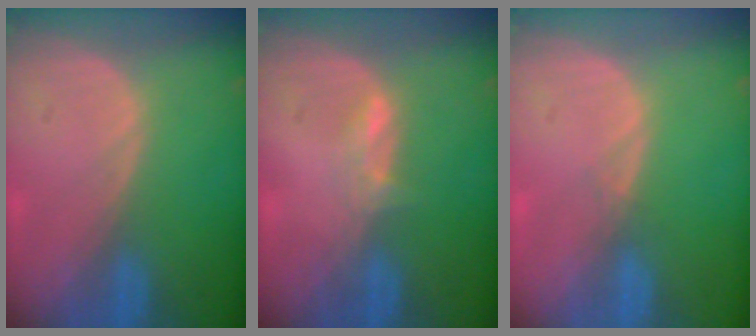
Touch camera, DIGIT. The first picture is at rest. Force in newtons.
{"total": 1.7, "press": 1.7, "slide": 0.6}
{"total": 0.6, "press": 0.6, "slide": 0.2}